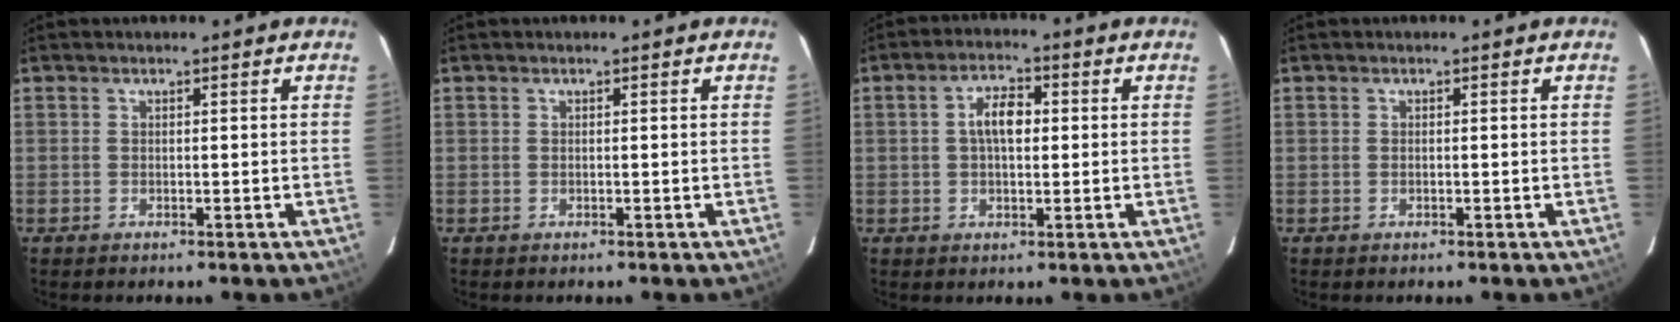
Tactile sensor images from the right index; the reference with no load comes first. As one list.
[{"total": 0.0}, {"total": 5.3, "force": [0.6, 2.7, 4.5], "torque": [-0.081, 0.015, 0.011]}, {"total": 0.0}]